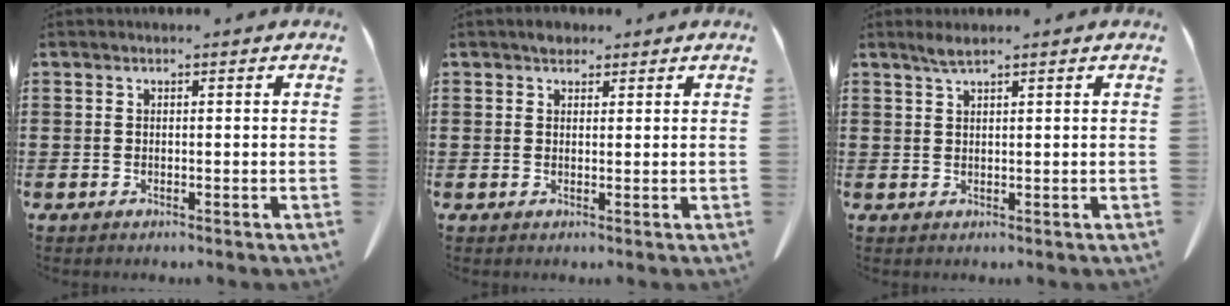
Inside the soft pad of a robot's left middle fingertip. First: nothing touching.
{"total": 1.9, "force": [1.5, 1.1, 0.5], "torque": [-0.006, 0.001, 0.028]}
{"total": 1.9, "force": [1.4, 0.1, 1.3], "torque": [-0.027, 0.001, 0.025]}